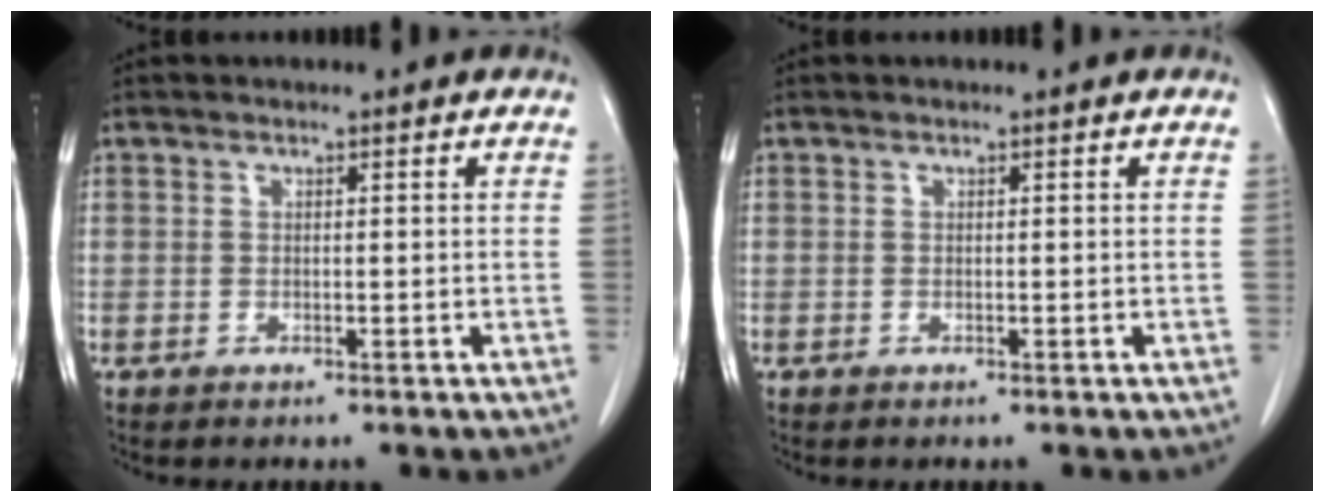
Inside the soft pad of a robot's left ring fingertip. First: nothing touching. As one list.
[{"total": 0.0}]